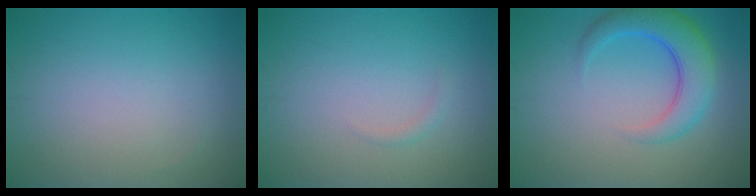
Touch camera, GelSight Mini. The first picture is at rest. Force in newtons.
{"total": 0.6, "press": 0.6, "slide": 0.0}
{"total": 5.1, "press": 5.1, "slide": 0.3}